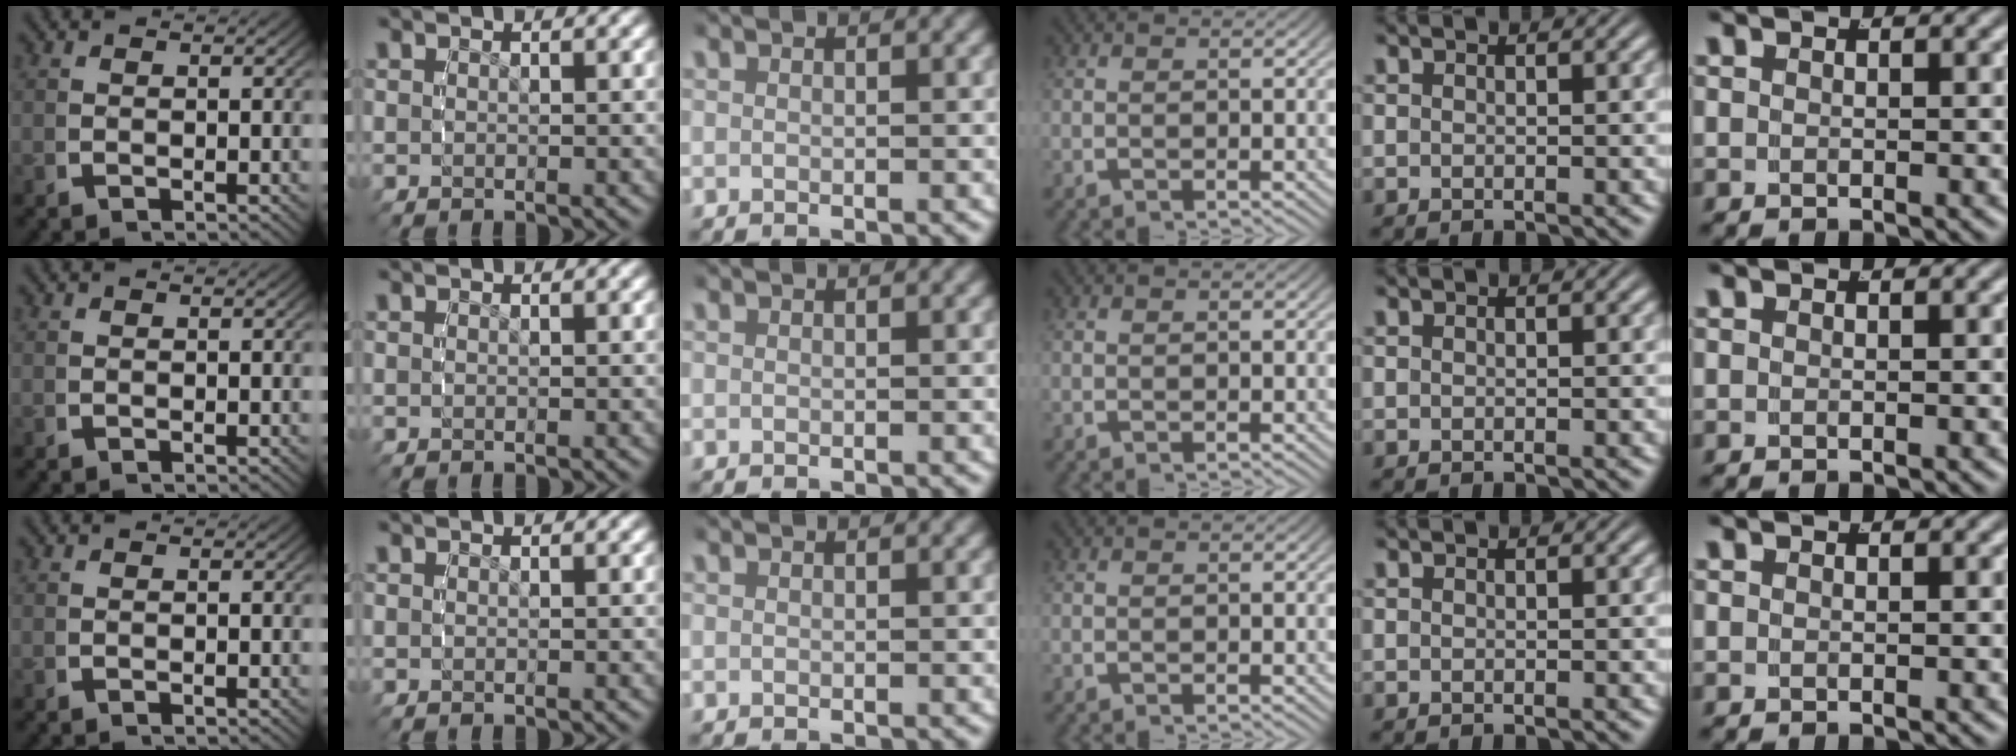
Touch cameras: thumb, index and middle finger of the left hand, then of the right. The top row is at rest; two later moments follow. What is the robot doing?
{"motion": "reach", "object": "string"}